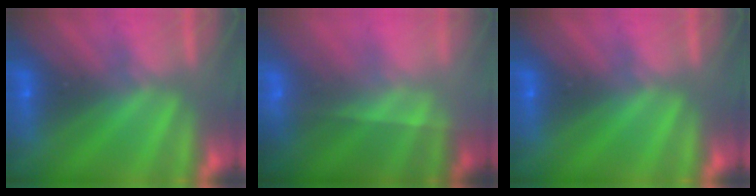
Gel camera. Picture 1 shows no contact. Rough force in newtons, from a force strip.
{"total": 7.4}
{"total": 0.0}